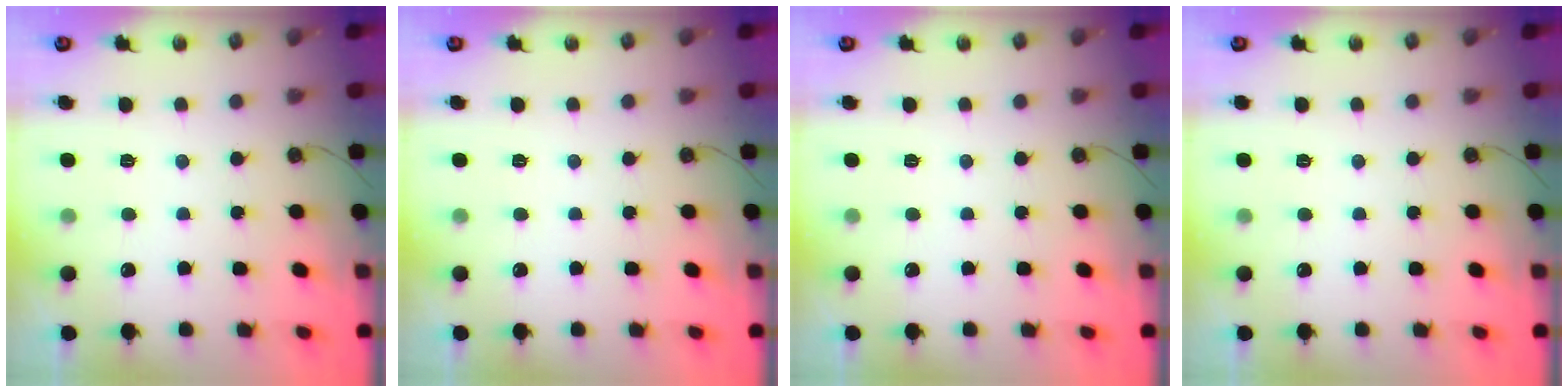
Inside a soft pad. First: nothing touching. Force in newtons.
{"total": 0.0}
{"total": 0.0}
{"total": 0.0}